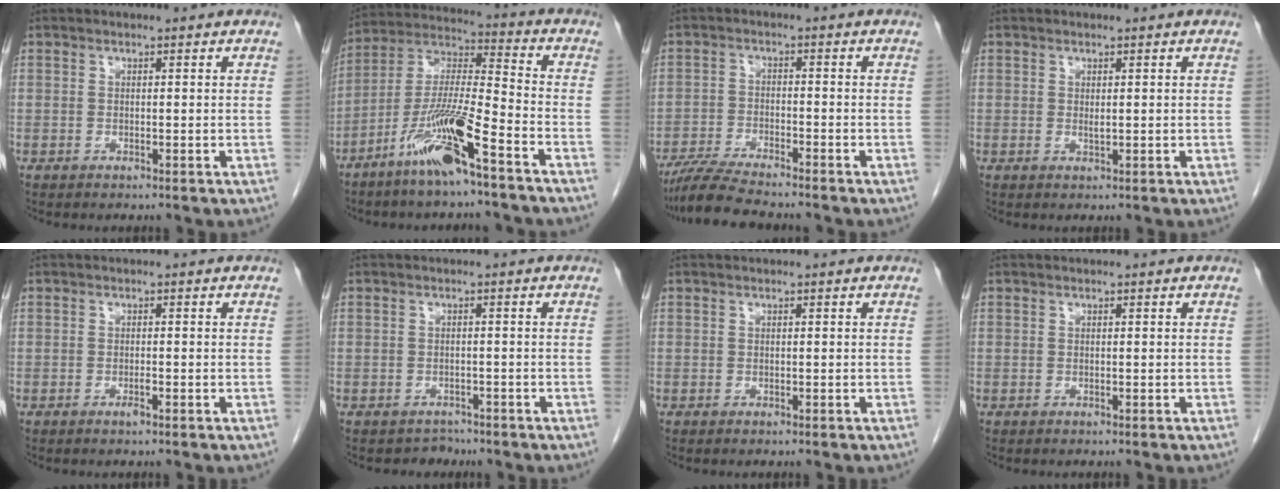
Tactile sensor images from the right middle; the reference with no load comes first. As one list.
[{"total": 13.0, "force": [-7.8, 0.4, 10.4], "torque": [-0.215, -0.017, -0.152]}, {"total": 7.5, "force": [-6.8, -0.2, 3.3], "torque": [-0.061, -0.022, -0.121]}, {"total": 0.6, "force": [0.1, -0.3, 0.5], "torque": [-0.013, -0.003, 0.002]}, {"total": 0.9, "force": [-0.6, 0.1, 0.7], "torque": [-0.017, 0.000, -0.009]}, {"total": 1.8, "force": [-1.6, 0.6, -0.6], "torque": [0.002, 0.001, -0.028]}, {"total": 0.0}, {"total": 0.0}]